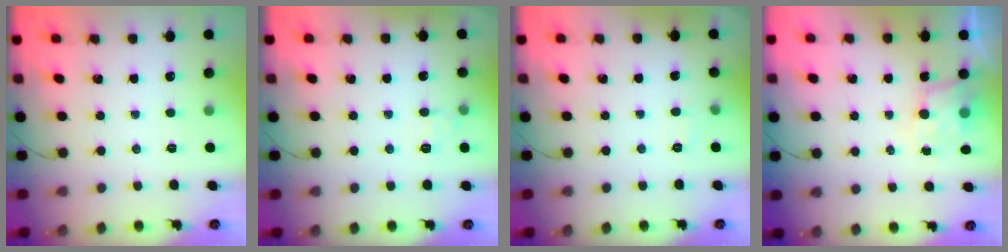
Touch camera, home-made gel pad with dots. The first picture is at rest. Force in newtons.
{"total": 6.3, "press": 6.0, "slide": 1.9}
{"total": 2.0, "press": 1.7, "slide": 1.0}
{"total": 5.7, "press": 5.7, "slide": 0.4}